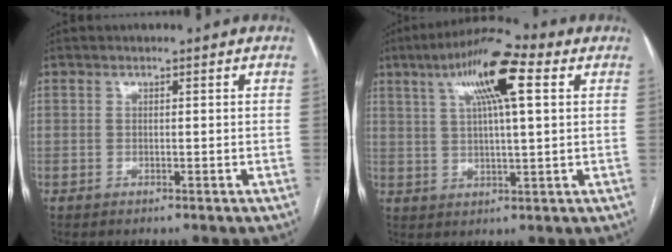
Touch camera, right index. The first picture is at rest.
{"total": 12.3, "force": [5.2, 2.0, 11.0], "torque": [-0.196, 0.027, 0.082]}